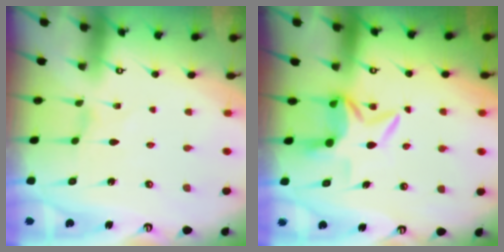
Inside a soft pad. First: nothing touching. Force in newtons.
{"total": 7.6, "press": 7.5, "slide": 1.0}